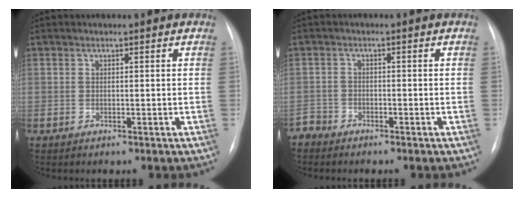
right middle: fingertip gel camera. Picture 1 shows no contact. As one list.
[{"total": 2.1, "force": [-1.9, 0.8, -0.4], "torque": [0.008, 0.000, -0.037]}]